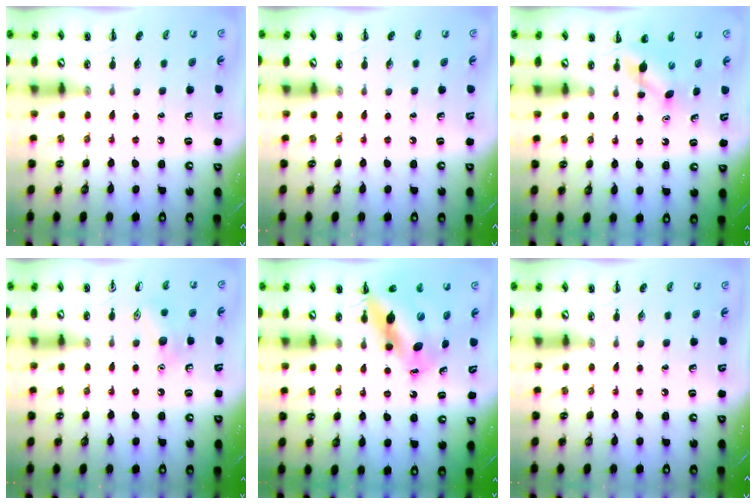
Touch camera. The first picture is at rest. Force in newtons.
{"total": 0.0}
{"total": 4.0, "press": 3.8, "slide": 1.0}
{"total": 9.4, "press": 9.4, "slide": 1.0}
{"total": 11.2, "press": 10.8, "slide": 3.2}
{"total": 0.0}